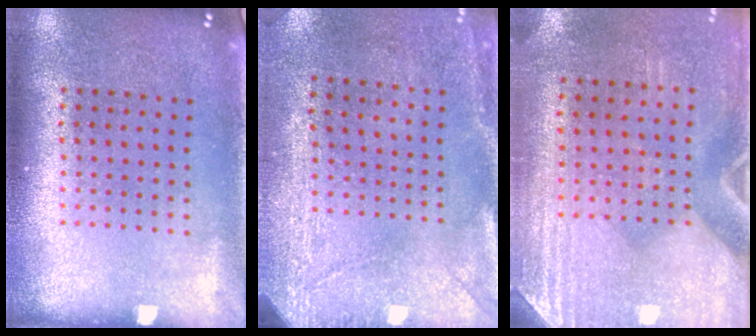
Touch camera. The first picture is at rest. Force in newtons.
{"total": 3.0, "press": 2.3, "slide": 1.8}
{"total": 2.9, "press": 2.5, "slide": 1.4}